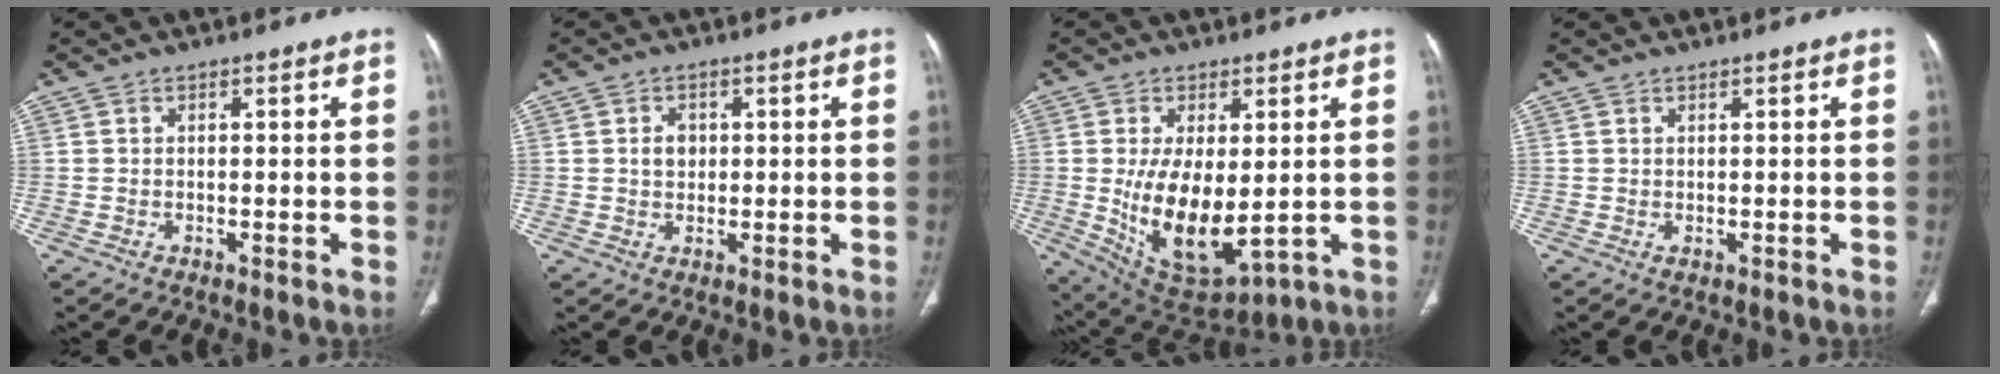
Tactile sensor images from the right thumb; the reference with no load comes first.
{"total": 3.0, "force": [0.5, 2.3, 1.8], "torque": [-0.018, 0.002, 0.008]}
{"total": 14.0, "force": [-0.7, 6.9, 12.2], "torque": [-0.205, -0.024, 0.015]}
{"total": 0.5, "force": [0.2, 0.3, 0.4], "torque": [-0.007, -0.002, 0.005]}